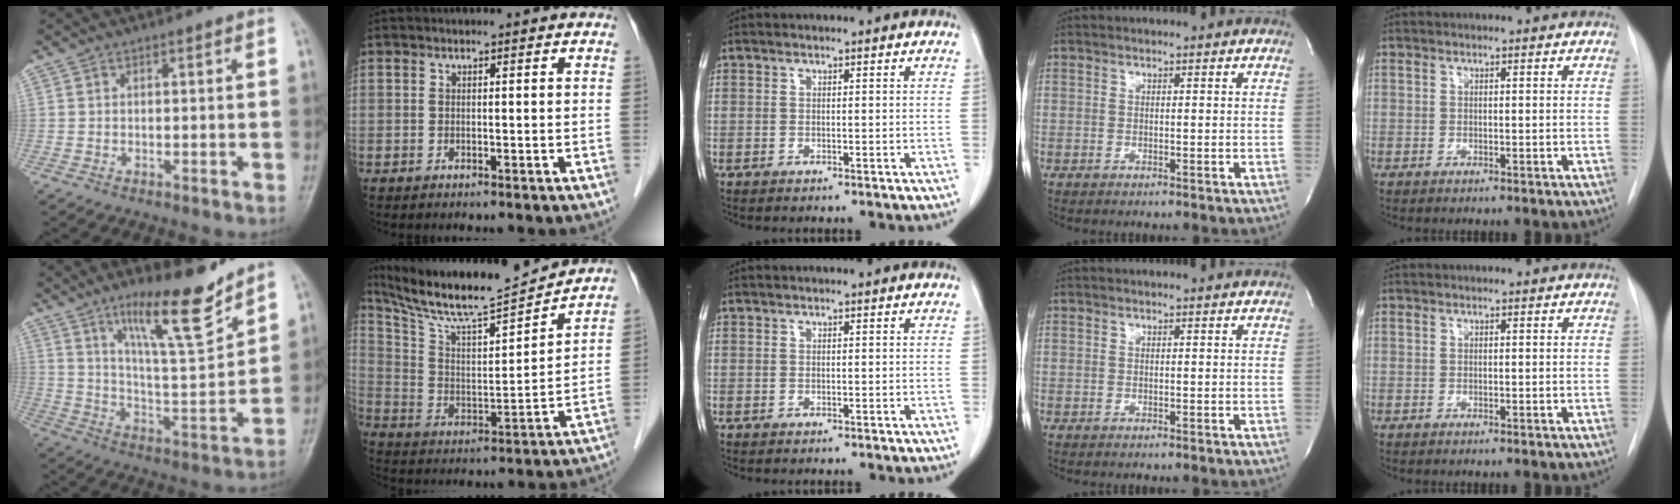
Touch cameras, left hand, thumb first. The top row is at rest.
{"thumb": {"total": 15.4, "force": [10.8, 2.9, 10.6], "torque": [-0.157, -0.076, 0.189]}, "index": {"total": 17.2, "force": [15.7, 0.0, 6.8], "torque": [-0.131, 0.000, 0.267]}}